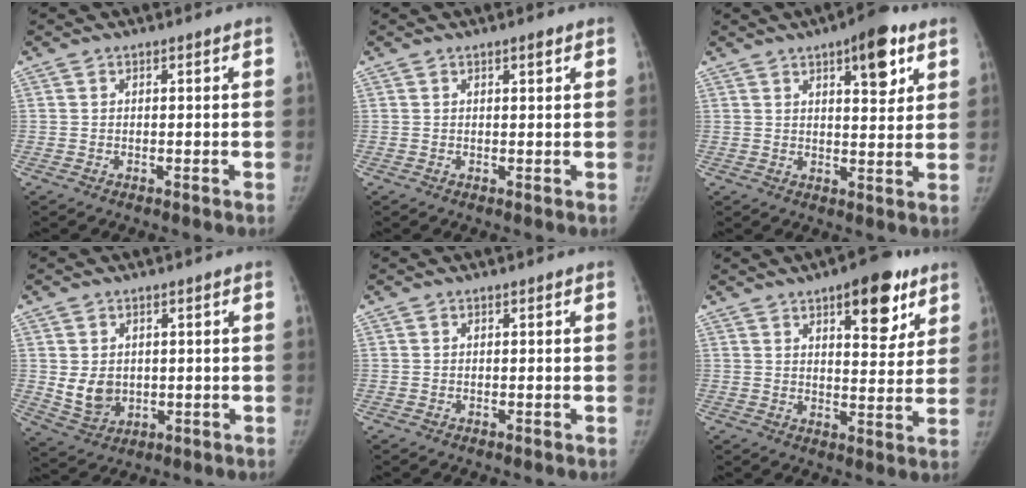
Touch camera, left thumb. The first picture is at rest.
{"total": 1.3, "force": [0.8, 0.4, 1.0], "torque": [-0.009, -0.002, 0.012]}
{"total": 9.8, "force": [5.0, 3.6, 7.6], "torque": [-0.079, -0.020, 0.067]}
{"total": 6.2, "force": [0.3, 5.1, 3.5], "torque": [-0.042, -0.013, 0.023]}
{"total": 0.0}
{"total": 12.9, "force": [7.1, 5.4, 9.2], "torque": [-0.081, -0.029, 0.096]}